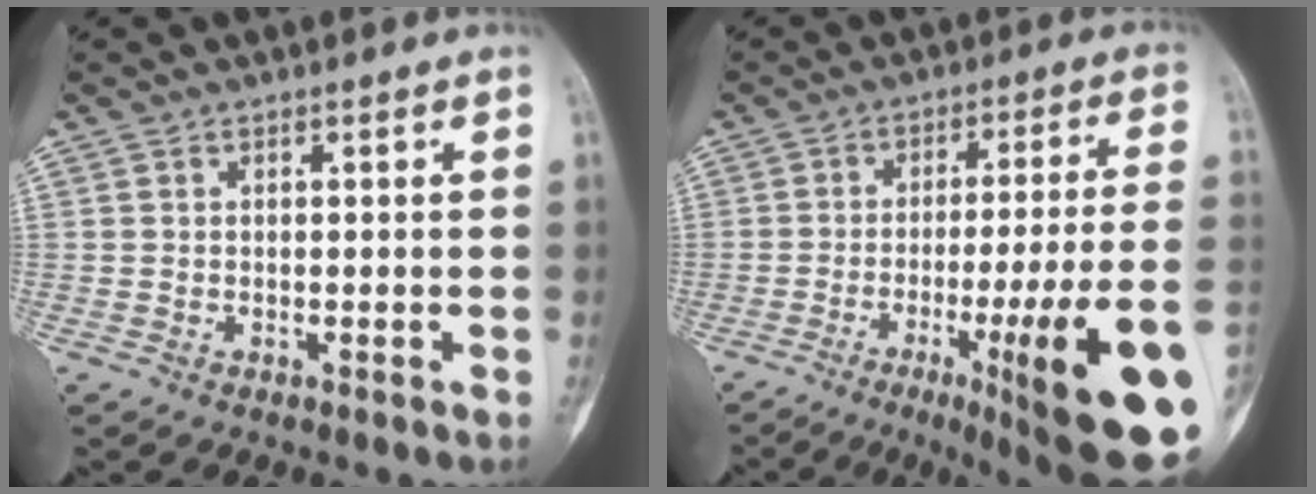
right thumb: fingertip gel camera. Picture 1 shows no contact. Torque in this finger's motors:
{"motor_torque": [3.37, 1.64, 1.98, -0.79, 0.46]}